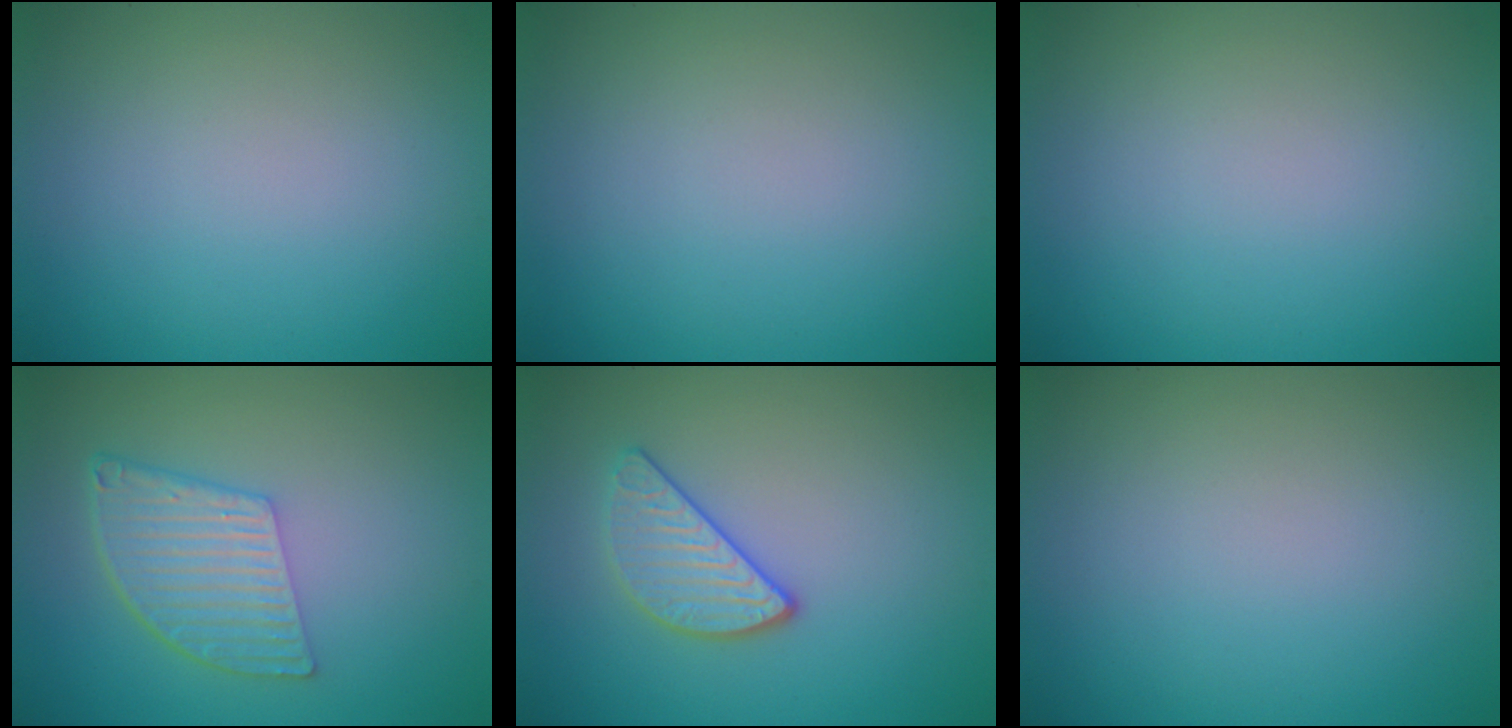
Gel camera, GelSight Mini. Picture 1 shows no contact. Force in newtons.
{"total": 0.0}
{"total": 0.0}
{"total": 5.1, "press": 3.7, "slide": 3.5}
{"total": 2.8, "press": 2.6, "slide": 0.9}
{"total": 0.0}